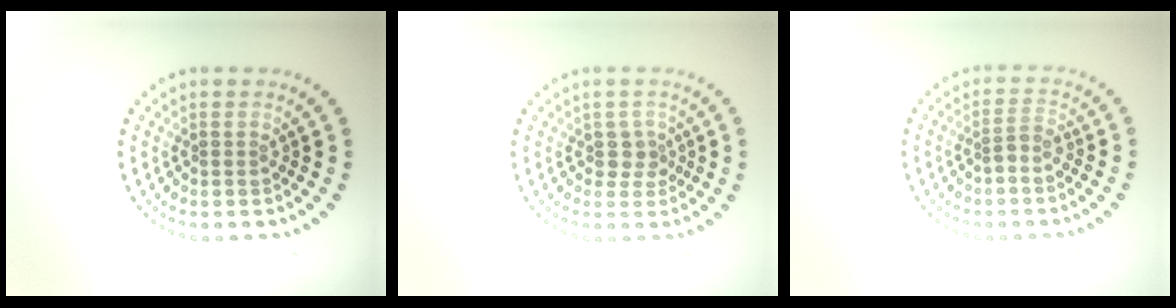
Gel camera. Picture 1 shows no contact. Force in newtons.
{"total": 1.6, "press": 1.3, "slide": 0.9}
{"total": 1.6, "press": 1.2, "slide": 1.0}